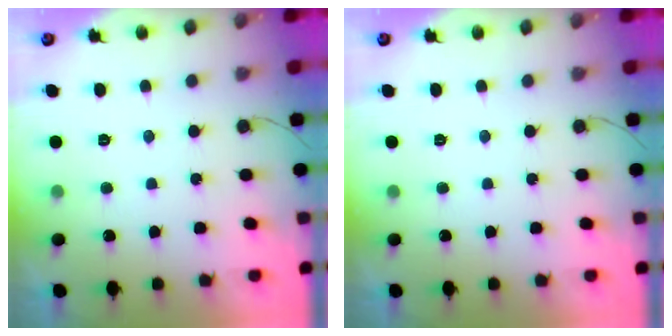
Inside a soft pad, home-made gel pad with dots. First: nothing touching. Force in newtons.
{"total": 0.0}